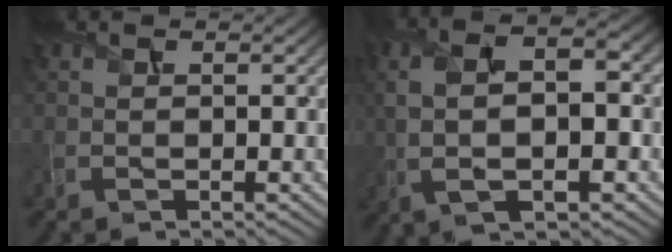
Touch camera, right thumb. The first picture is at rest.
{"total": 9.0, "force": [0.3, 3.6, 8.2], "torque": [-0.175, 0.005, -0.001]}